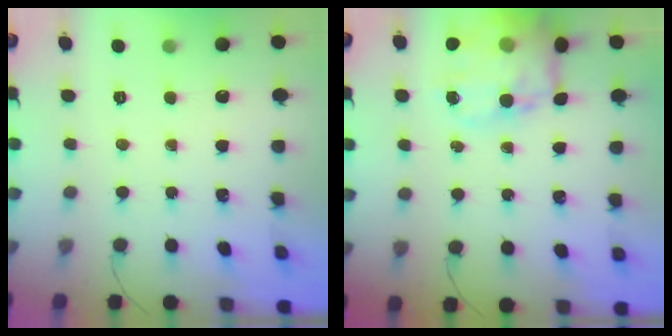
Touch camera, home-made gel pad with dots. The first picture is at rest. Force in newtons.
{"total": 16.6, "press": 16.3, "slide": 3.4}